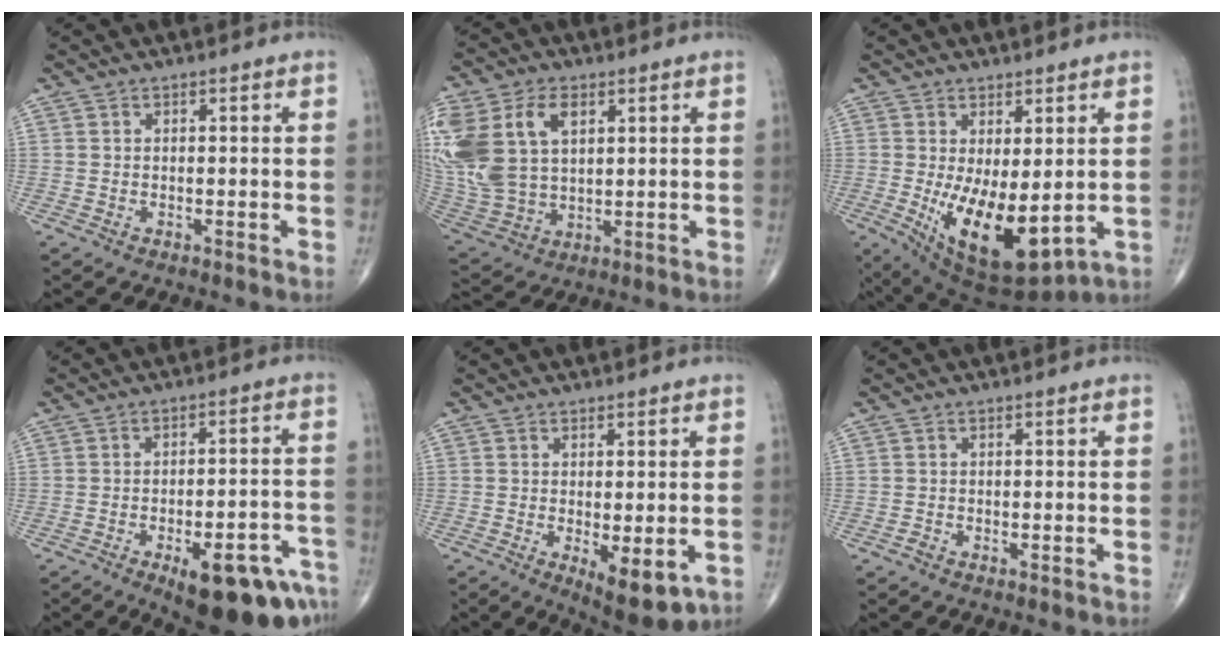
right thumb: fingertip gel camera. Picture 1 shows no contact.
{"total": 22.8, "force": [7.1, 14.9, 15.8], "torque": [-0.383, 0.018, 0.149]}
{"total": 13.5, "force": [-1.5, 5.9, 12.0], "torque": [-0.198, -0.029, 0.001]}
{"total": 16.6, "force": [-9.4, 5.7, 12.5], "torque": [-0.103, 0.052, -0.118]}
{"total": 8.2, "force": [-2.2, 3.0, 7.3], "torque": [-0.098, -0.022, -0.023]}
{"total": 0.7, "force": [-0.4, 0.4, 0.5], "torque": [-0.012, -0.001, -0.007]}